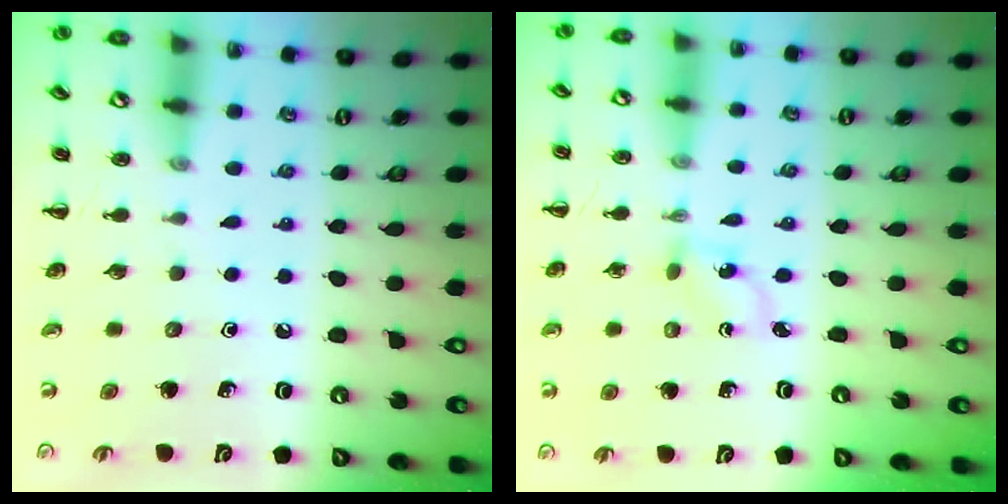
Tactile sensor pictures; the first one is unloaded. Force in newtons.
{"total": 1.4, "press": 1.2, "slide": 0.6}